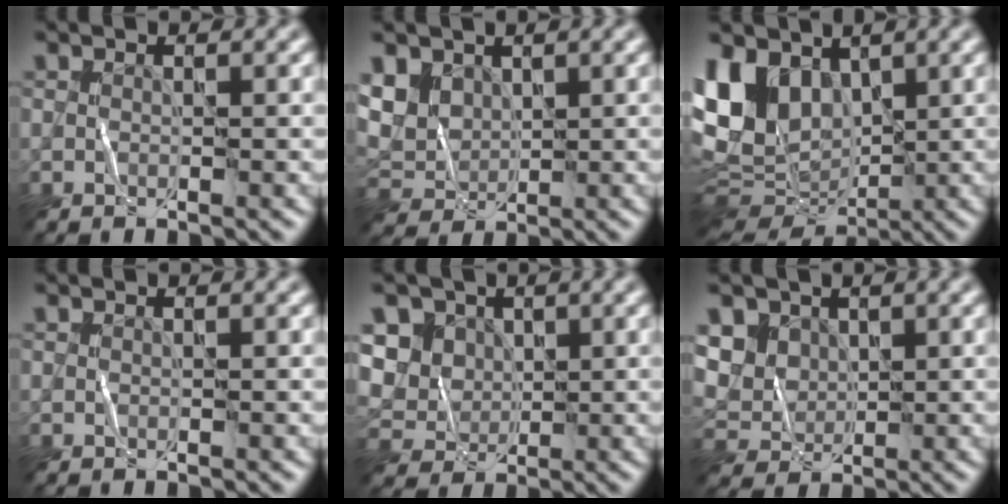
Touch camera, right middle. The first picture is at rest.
{"total": 4.2, "force": [1.9, 3.3, 1.8], "torque": [-0.049, 0.000, 0.037]}
{"total": 10.6, "force": [2.1, 7.6, 7.1], "torque": [-0.152, -0.010, 0.048]}
{"total": 0.0}
{"total": 7.8, "force": [2.5, 6.6, 3.4], "torque": [-0.080, 0.019, 0.034]}
{"total": 5.8, "force": [2.4, 4.7, 2.5], "torque": [-0.073, 0.012, 0.046]}